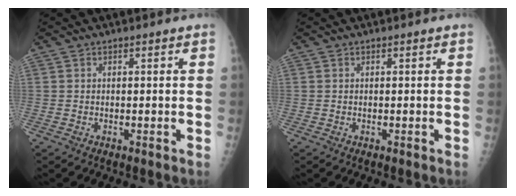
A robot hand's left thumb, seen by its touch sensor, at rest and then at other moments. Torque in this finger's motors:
{"motor_torque": [0.00, 0.00, -0.07, -0.02, 0.00]}